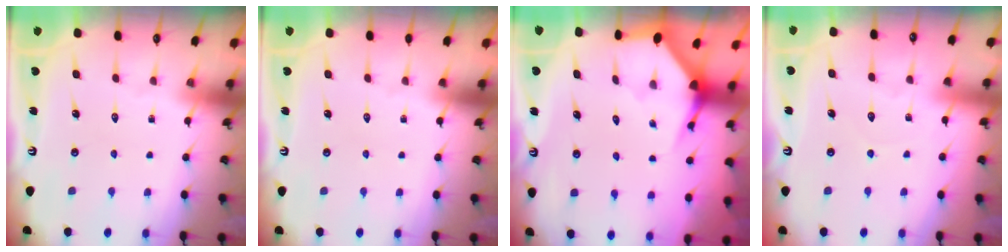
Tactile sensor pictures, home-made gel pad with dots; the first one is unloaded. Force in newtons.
{"total": 0.0}
{"total": 3.5, "press": 3.5, "slide": 0.1}
{"total": 3.3, "press": 3.3, "slide": 0.3}